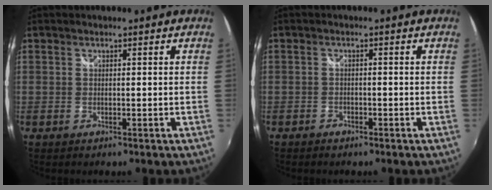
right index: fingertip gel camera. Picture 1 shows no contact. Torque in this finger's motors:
{"motor_torque": [0.11, -0.13, 0.00, 0.00]}